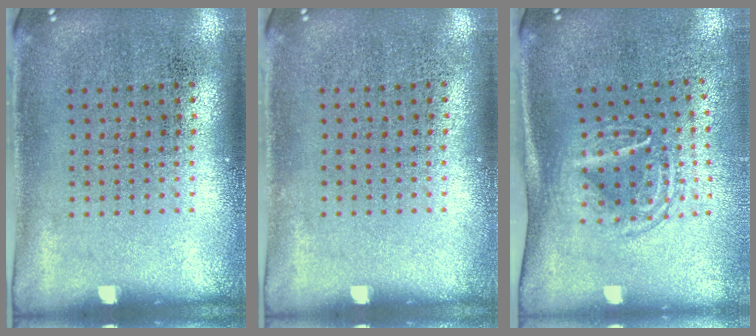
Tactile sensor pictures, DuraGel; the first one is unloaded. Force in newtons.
{"total": 0.0}
{"total": 1.6, "press": 1.2, "slide": 1.1}